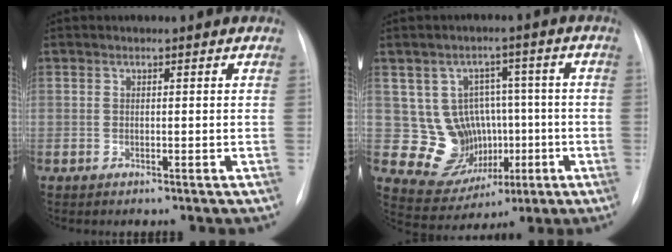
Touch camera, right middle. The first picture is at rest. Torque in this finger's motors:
{"motor_torque": [0.29, -0.25, -0.01, -0.02]}